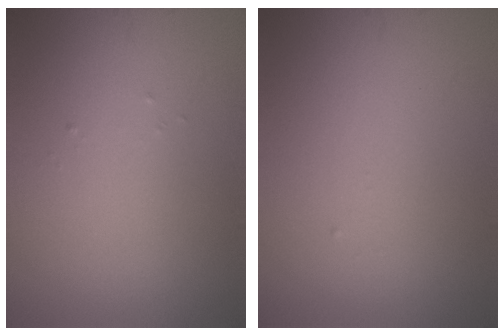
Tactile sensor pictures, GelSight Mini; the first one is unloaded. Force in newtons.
{"total": 0.0}